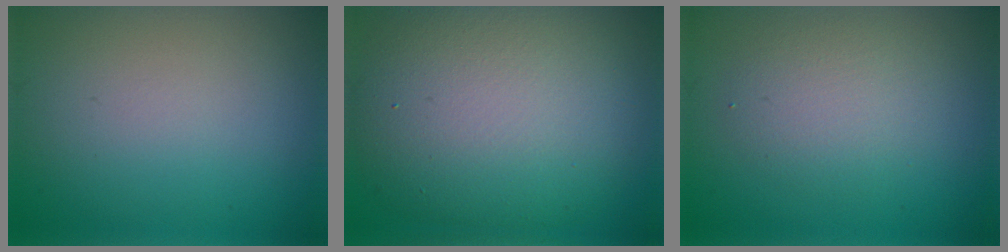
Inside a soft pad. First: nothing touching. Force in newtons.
{"total": 12.0, "press": 12.0, "slide": 0.6}
{"total": 2.8, "press": 2.8, "slide": 0.2}